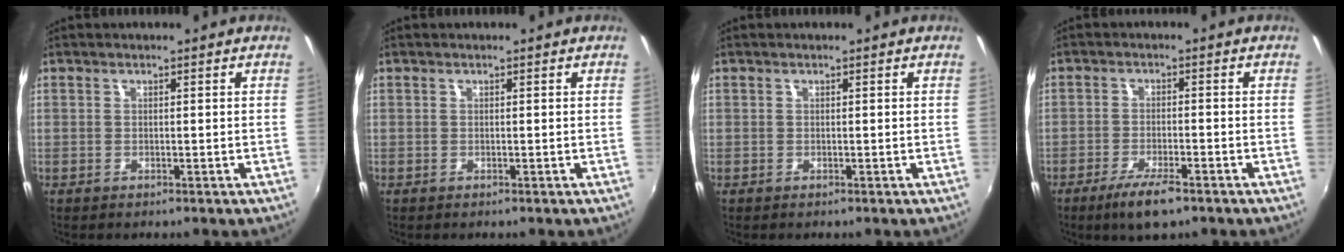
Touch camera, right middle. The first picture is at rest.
{"total": 0.0}
{"total": 0.0}
{"total": 6.5, "force": [-4.4, 1.6, 4.5], "torque": [-0.106, -0.017, -0.078]}